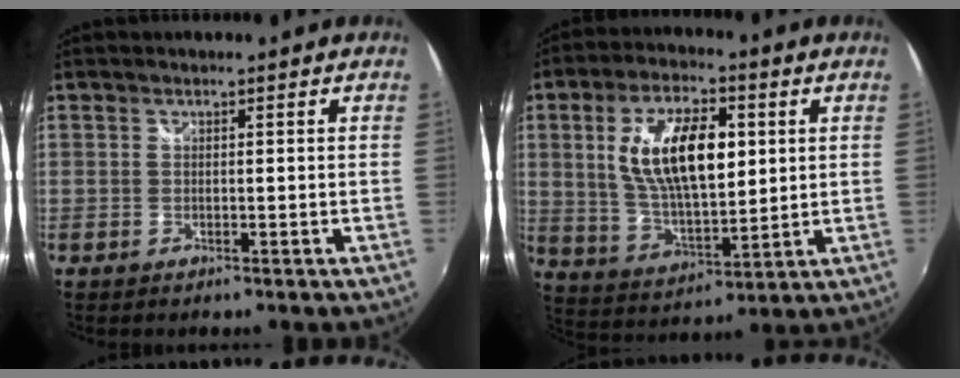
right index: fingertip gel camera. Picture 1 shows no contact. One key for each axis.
{"total": 15.7, "fx": 3.7, "fy": 6.7, "fz": 13.8, "tx": -0.257, "ty": 0.005, "tz": 0.075}